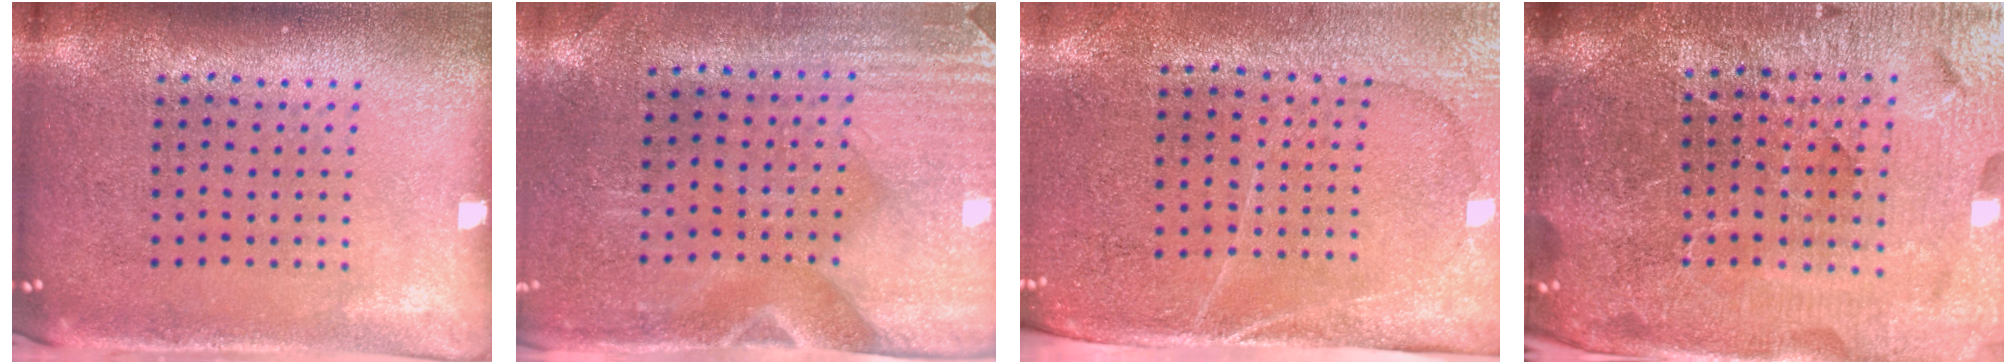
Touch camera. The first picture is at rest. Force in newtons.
{"total": 3.0, "press": 2.6, "slide": 1.5}
{"total": 2.9, "press": 2.7, "slide": 1.2}
{"total": 6.0, "press": 5.3, "slide": 2.7}